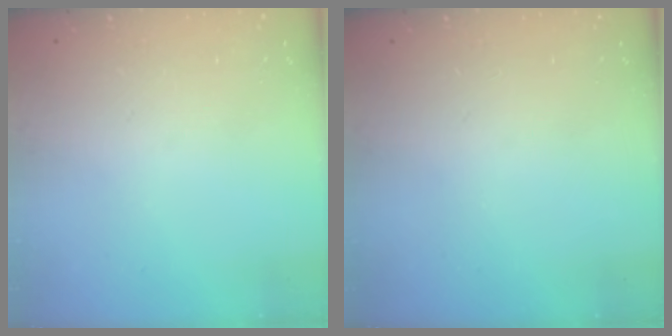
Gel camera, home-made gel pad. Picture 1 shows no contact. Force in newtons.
{"total": 0.0}